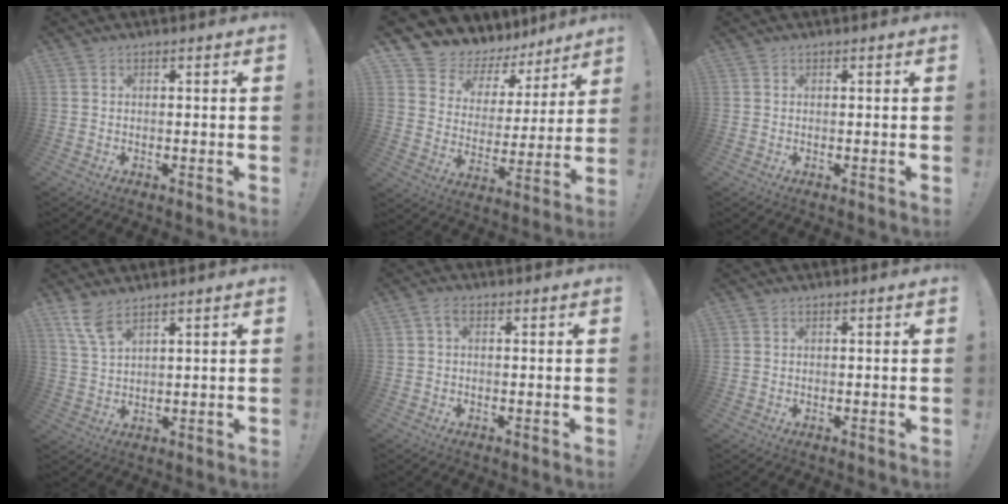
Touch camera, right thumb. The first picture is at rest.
{"total": 7.8, "force": [6.2, 4.6, 1.2], "torque": [-0.033, -0.060, 0.113]}
{"total": 0.0}
{"total": 6.5, "force": [4.8, 1.8, 3.9], "torque": [-0.068, -0.027, 0.088]}
{"total": 2.1, "force": [0.3, 1.2, 1.7], "torque": [-0.028, 0.003, 0.005]}
{"total": 0.5, "force": [0.2, 0.4, 0.1], "torque": [-0.005, 0.002, 0.005]}